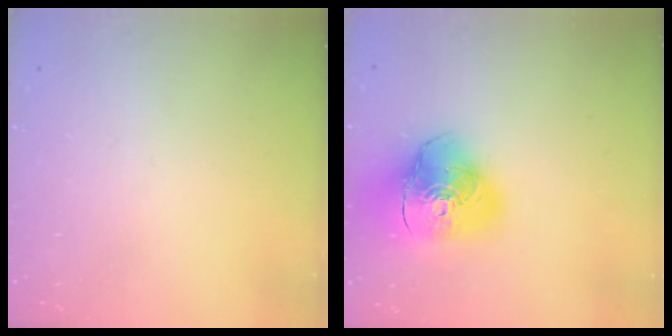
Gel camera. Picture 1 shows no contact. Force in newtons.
{"total": 18.0, "press": 17.8, "slide": 2.4}